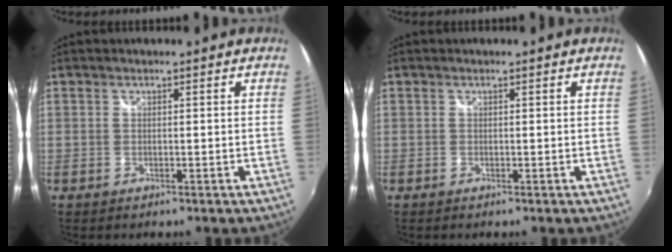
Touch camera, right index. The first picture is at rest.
{"total": 0.0}